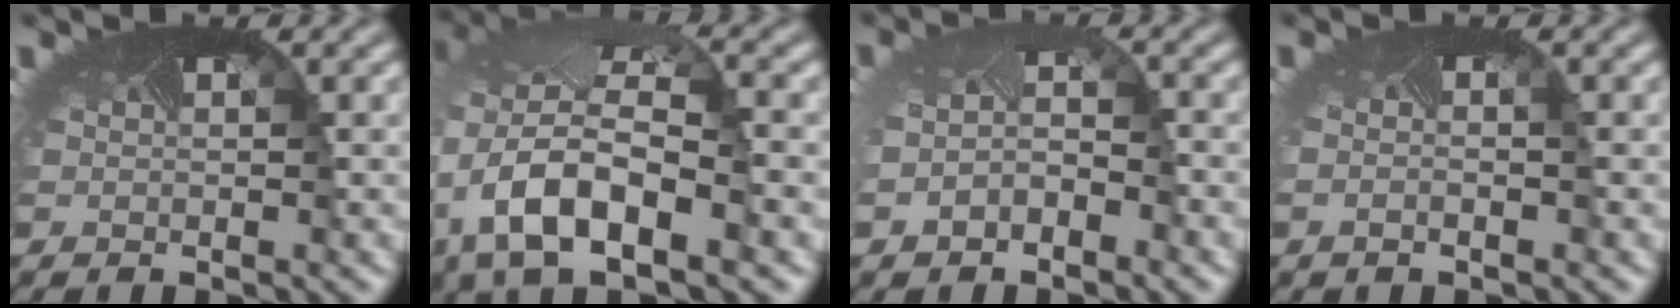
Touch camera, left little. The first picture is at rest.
{"total": 11.9, "force": [-3.0, 6.4, 9.6], "torque": [-0.216, -0.011, -0.049]}
{"total": 2.3, "force": [-1.3, 1.4, 1.3], "torque": [-0.042, -0.006, -0.030]}
{"total": 1.1, "force": [-0.6, 0.2, 0.9], "torque": [-0.020, -0.009, -0.007]}